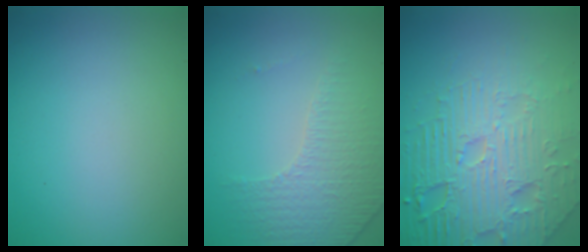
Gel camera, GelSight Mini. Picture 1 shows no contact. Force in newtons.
{"total": 4.4, "press": 2.8, "slide": 3.4}
{"total": 8.7, "press": 6.1, "slide": 6.2}